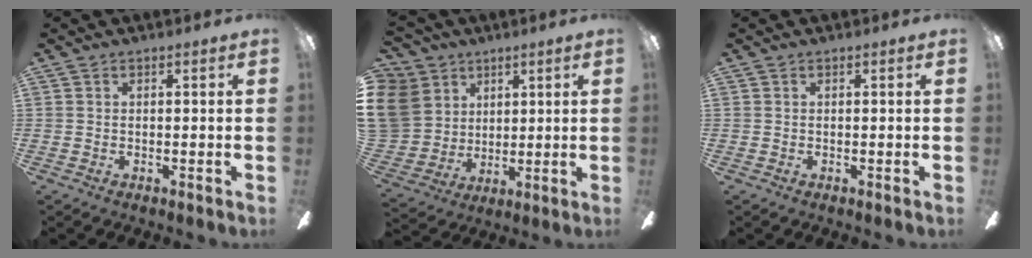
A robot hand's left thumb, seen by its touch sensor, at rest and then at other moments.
{"total": 15.6, "force": [4.8, 13.7, 5.9], "torque": [-0.143, -0.018, 0.101]}
{"total": 0.0}